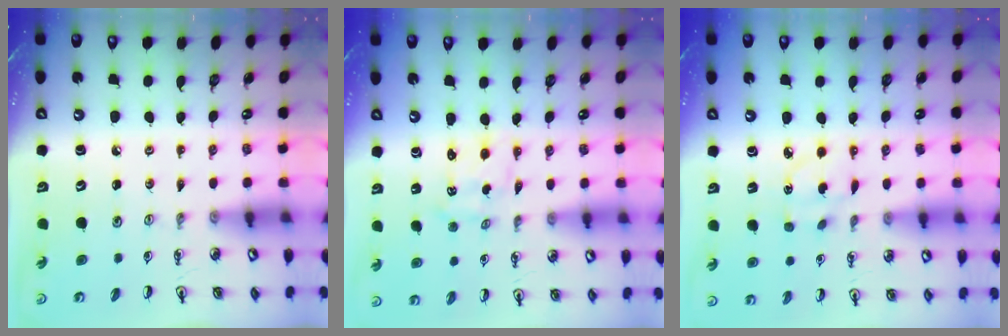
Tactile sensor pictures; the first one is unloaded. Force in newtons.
{"total": 0.0}
{"total": 4.8, "press": 4.8, "slide": 0.6}